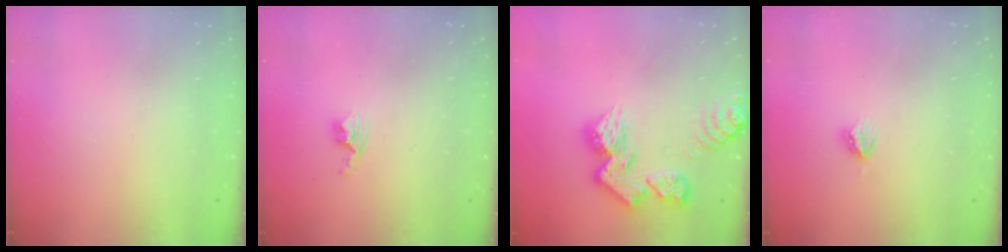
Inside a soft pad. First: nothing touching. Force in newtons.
{"total": 2.9, "press": 2.9, "slide": 0.4}
{"total": 13.6, "press": 13.5, "slide": 1.6}
{"total": 3.8, "press": 3.8, "slide": 0.4}